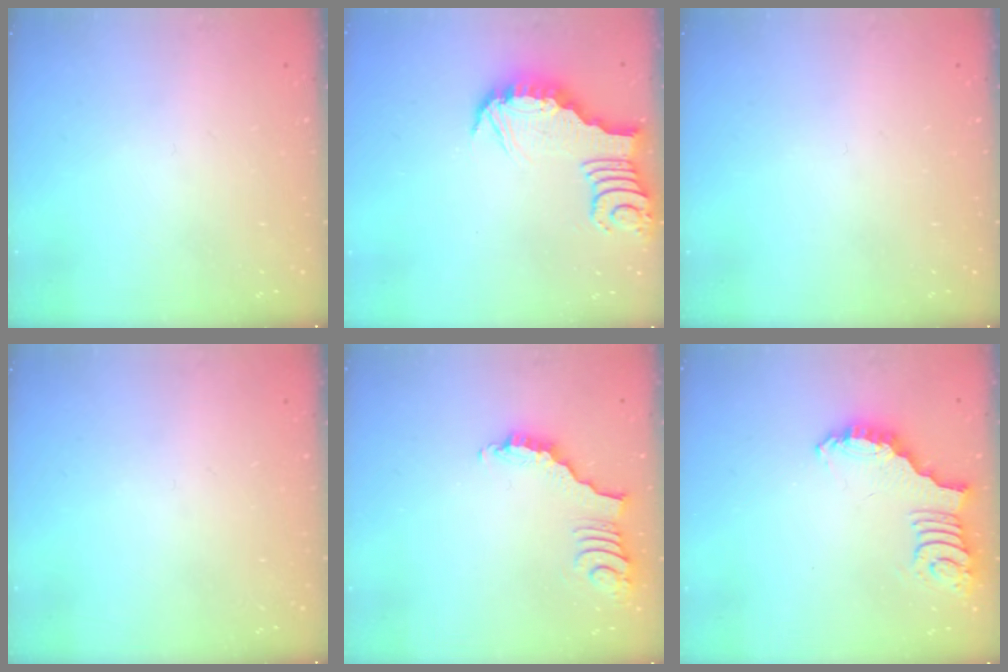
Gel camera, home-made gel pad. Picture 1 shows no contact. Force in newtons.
{"total": 3.6, "press": 3.6, "slide": 0.2}
{"total": 0.0}
{"total": 0.0}
{"total": 2.9, "press": 2.9, "slide": 0.6}
{"total": 2.7, "press": 2.6, "slide": 0.5}